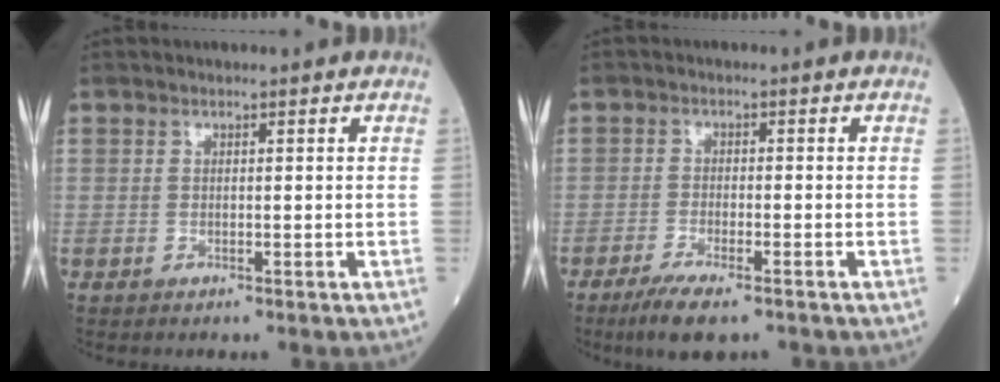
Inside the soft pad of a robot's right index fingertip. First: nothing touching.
{"total": 6.6, "force": [-4.8, 1.3, 4.3], "torque": [-0.074, -0.015, -0.077]}